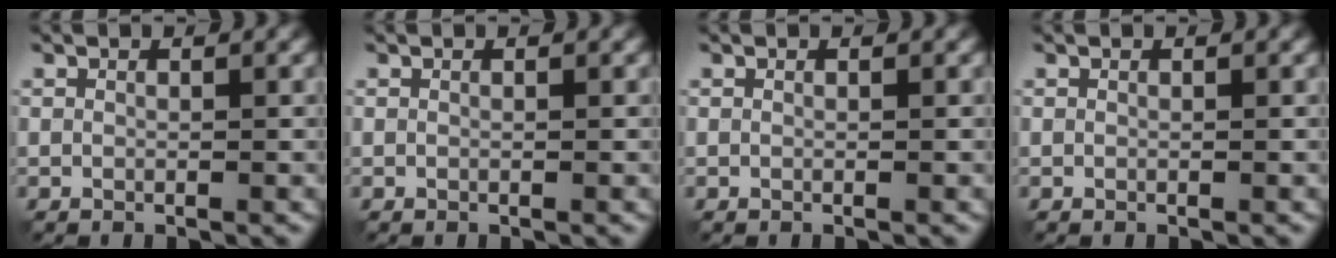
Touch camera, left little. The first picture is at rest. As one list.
[{"total": 0.0}, {"total": 0.0}, {"total": 0.0}]